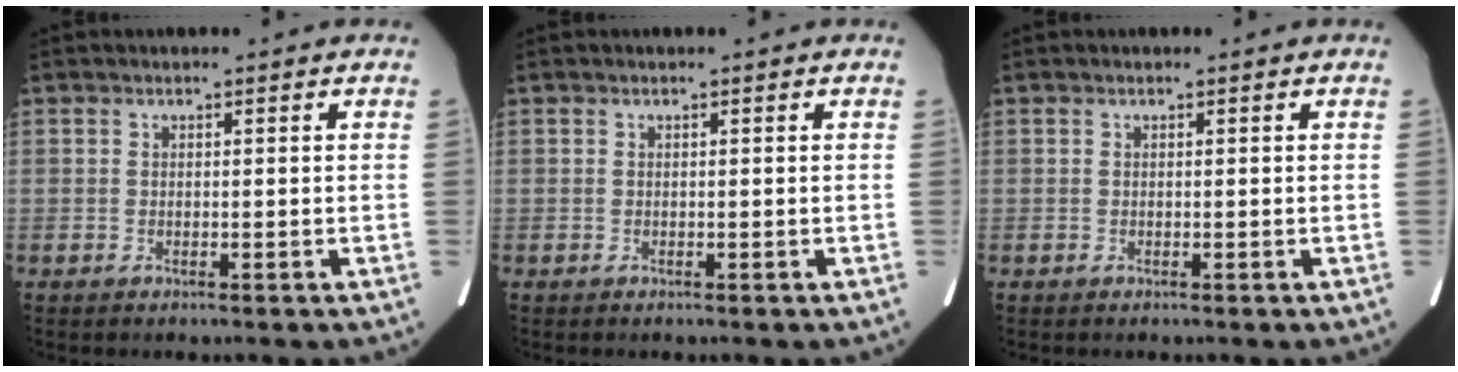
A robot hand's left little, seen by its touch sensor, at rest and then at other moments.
{"total": 0.0}
{"total": 0.0}